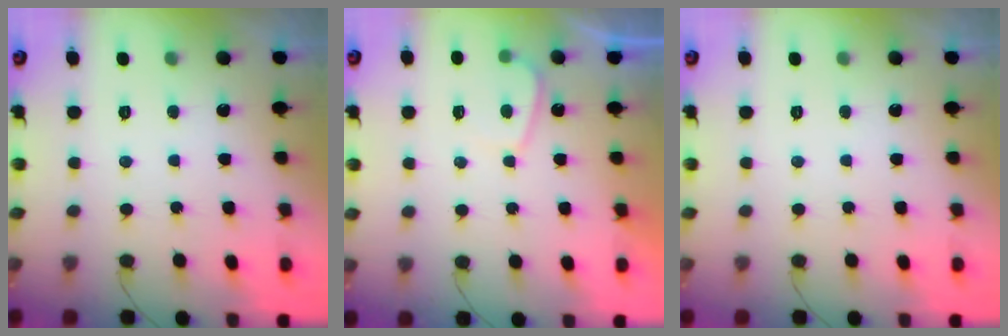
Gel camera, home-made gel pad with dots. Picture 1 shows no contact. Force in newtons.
{"total": 1.2, "press": 1.1, "slide": 0.6}
{"total": 0.0}